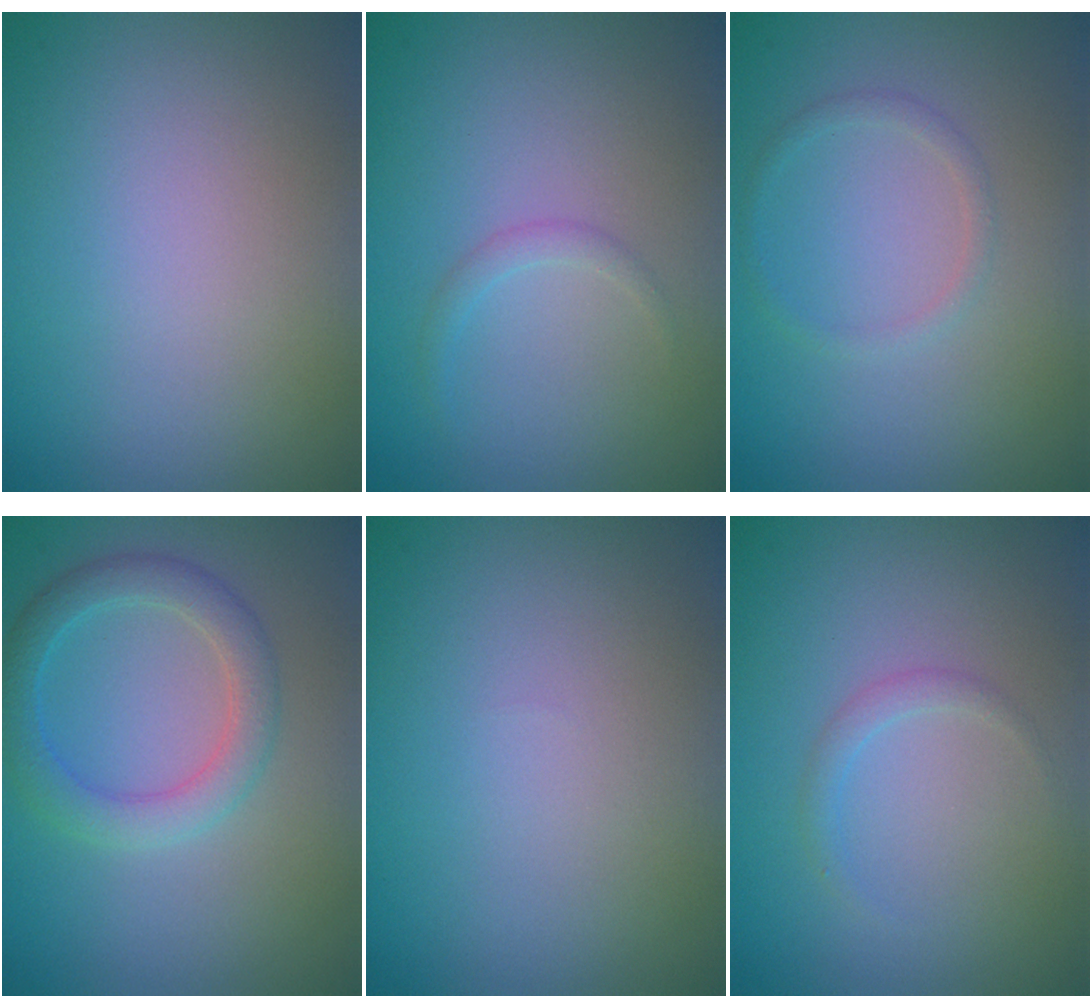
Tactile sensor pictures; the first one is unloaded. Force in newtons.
{"total": 0.9, "press": 0.9, "slide": 0.1}
{"total": 1.0, "press": 1.0, "slide": 0.1}
{"total": 3.3, "press": 3.3, "slide": 0.2}
{"total": 0.0}
{"total": 1.0, "press": 1.0, "slide": 0.0}